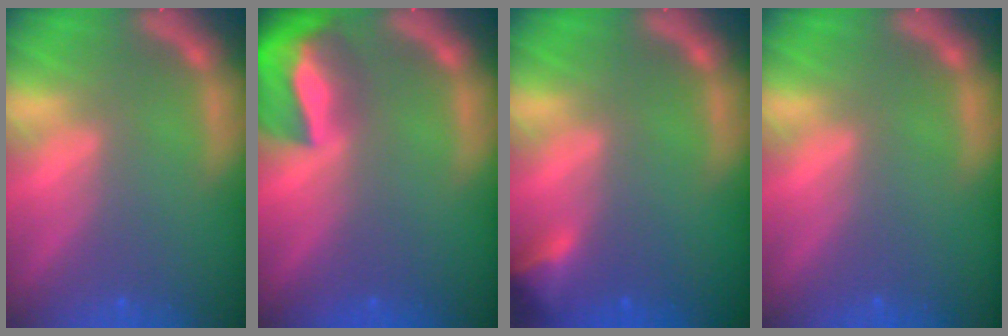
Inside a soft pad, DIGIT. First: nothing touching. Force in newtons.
{"total": 9.0}
{"total": 2.4}
{"total": 0.0}